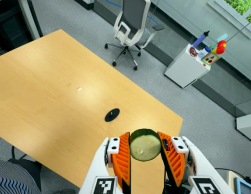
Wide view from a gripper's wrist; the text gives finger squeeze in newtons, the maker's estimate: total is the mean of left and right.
{"total": 11.4, "left": 10.9, "right": 12.0}